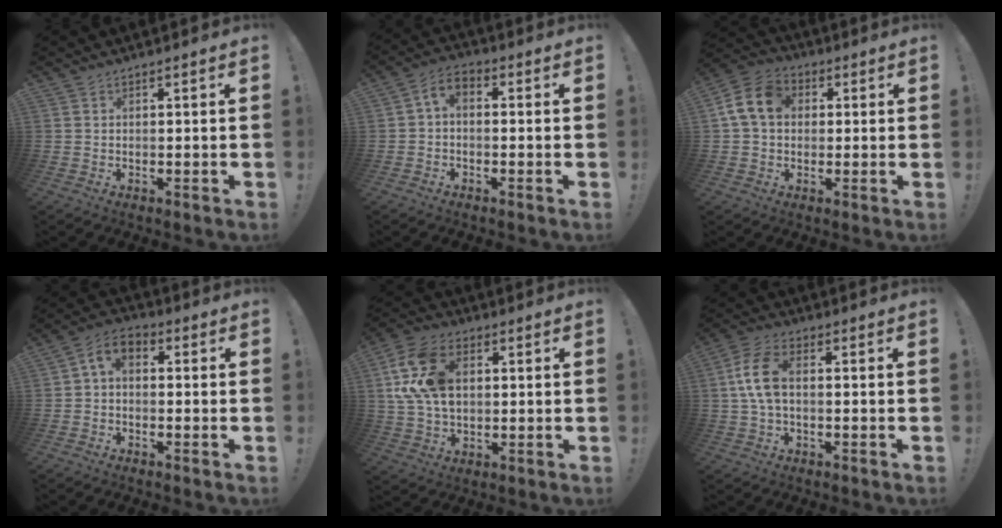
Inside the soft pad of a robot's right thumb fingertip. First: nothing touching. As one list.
[{"total": 4.2, "force": [-0.7, 2.5, 3.3], "torque": [-0.067, 0.007, -0.010]}, {"total": 11.7, "force": [2.3, 8.8, 7.4], "torque": [-0.132, 0.014, 0.048]}, {"total": 5.0, "force": [-0.2, 3.3, 3.7], "torque": [-0.078, 0.006, 0.001]}, {"total": 16.9, "force": [3.9, 11.6, 11.7], "torque": [-0.228, 0.000, 0.076]}, {"total": 9.7, "force": [0.6, 5.3, 8.1], "torque": [-0.165, 0.005, 0.016]}]